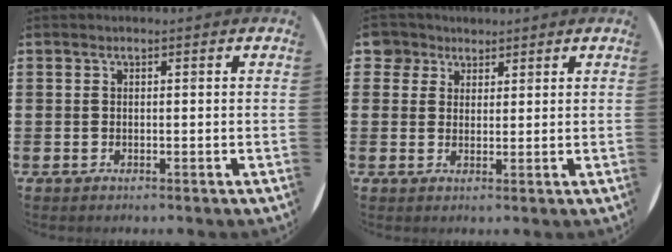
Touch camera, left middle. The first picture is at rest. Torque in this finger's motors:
{"motor_torque": [0.01, 0.01, -0.04, 0.00]}